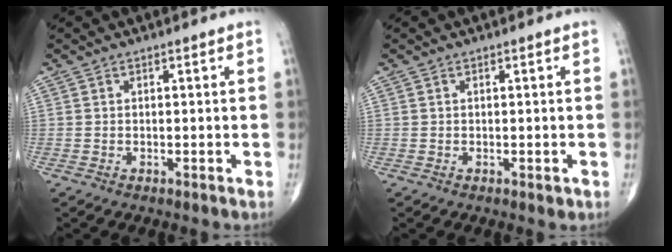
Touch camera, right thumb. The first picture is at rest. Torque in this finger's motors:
{"motor_torque": [-0.20, 0.01, -0.11, 0.00, 0.06]}